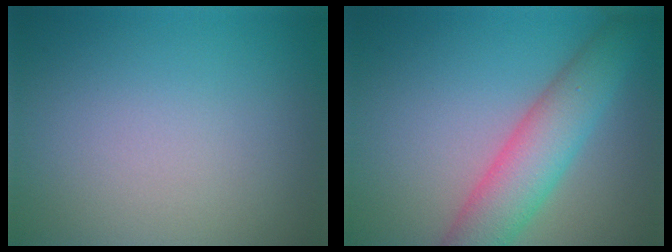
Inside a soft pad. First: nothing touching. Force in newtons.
{"total": 6.2, "press": 6.2, "slide": 0.2}